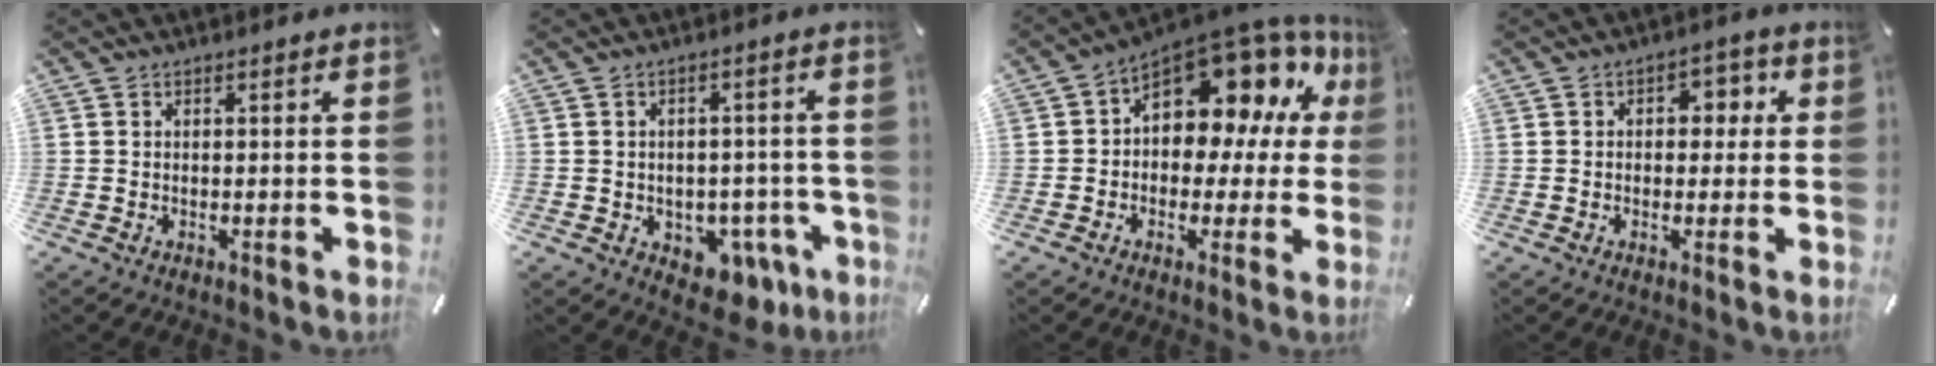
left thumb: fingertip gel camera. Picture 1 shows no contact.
{"total": 6.3, "force": [-1.6, 5.3, 3.1], "torque": [-0.027, 0.004, -0.025]}
{"total": 15.8, "force": [8.1, 9.5, 9.8], "torque": [-0.128, -0.071, 0.136]}
{"total": 4.3, "force": [-0.1, 3.4, 2.6], "torque": [-0.024, 0.003, -0.015]}